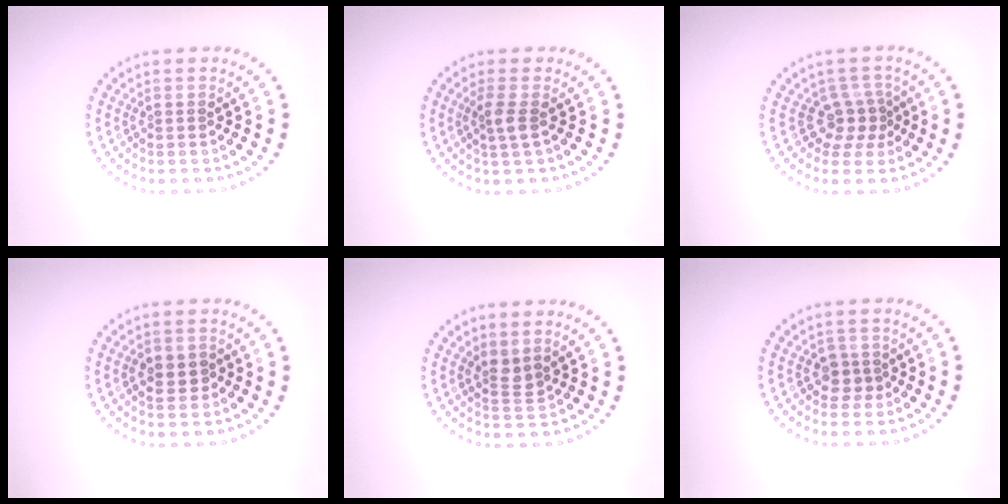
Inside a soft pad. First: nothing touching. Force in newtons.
{"total": 1.7, "press": 1.4, "slide": 1.0}
{"total": 2.6, "press": 1.8, "slide": 1.9}
{"total": 2.1, "press": 2.1, "slide": 0.3}
{"total": 1.7, "press": 1.3, "slide": 1.1}
{"total": 1.8, "press": 1.5, "slide": 1.0}